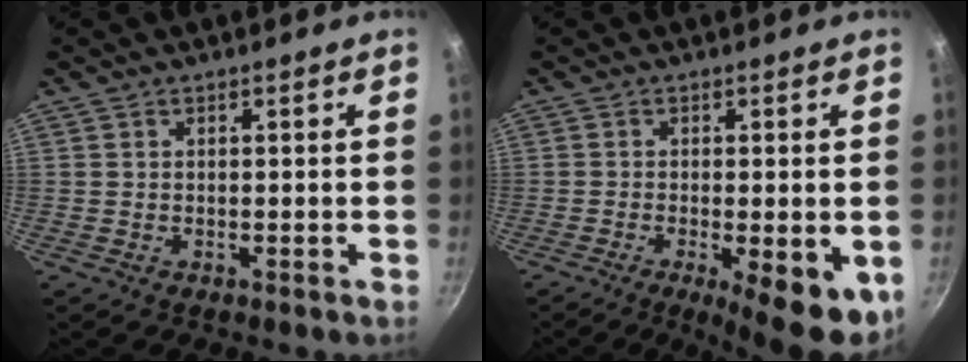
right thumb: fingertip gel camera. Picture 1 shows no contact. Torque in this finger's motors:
{"motor_torque": [-0.26, 0.68, 0.14, -0.16, 0.28]}